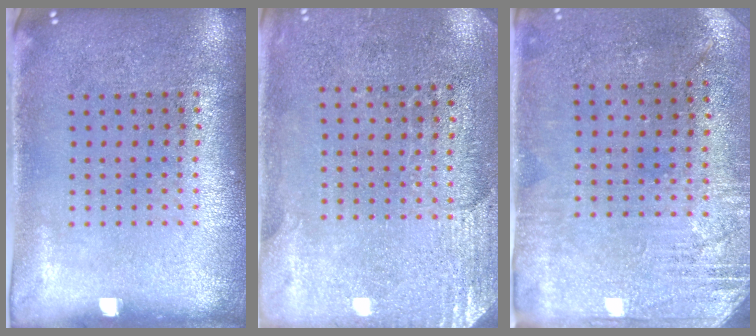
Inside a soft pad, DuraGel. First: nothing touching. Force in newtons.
{"total": 2.7, "press": 2.4, "slide": 1.3}
{"total": 2.8, "press": 2.5, "slide": 1.4}